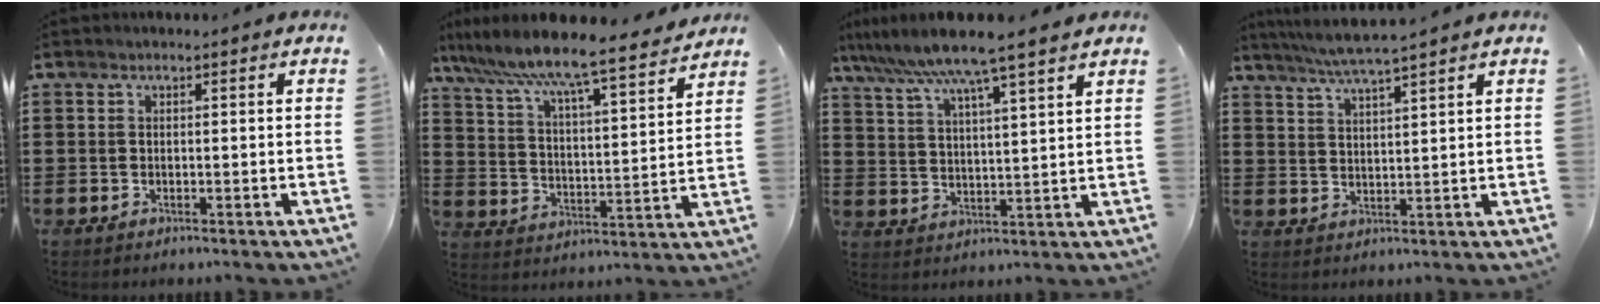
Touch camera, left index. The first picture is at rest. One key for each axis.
{"total": 7.6, "fx": 7.0, "fy": -0.1, "fz": 3.0, "tx": -0.089, "ty": -0.045, "tz": 0.114}
{"total": 7.4, "fx": 6.4, "fy": -0.6, "fz": 3.7, "tx": -0.094, "ty": -0.030, "tz": 0.108}
{"total": 4.2, "fx": 3.7, "fy": -0.6, "fz": 1.8, "tx": -0.044, "ty": -0.015, "tz": 0.066}